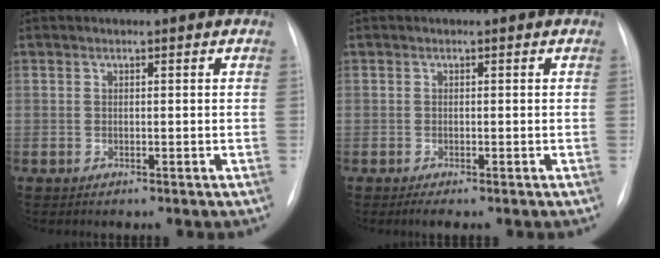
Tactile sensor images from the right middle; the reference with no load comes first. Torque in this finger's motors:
{"motor_torque": [0.15, -0.11, -0.01, 0.00]}